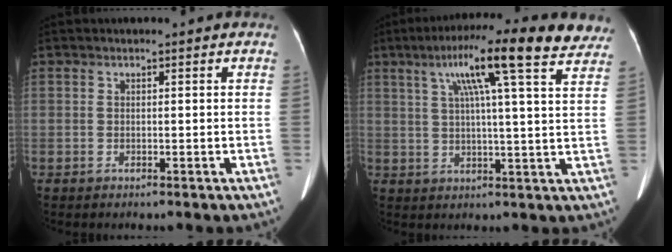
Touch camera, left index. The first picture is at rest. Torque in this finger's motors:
{"motor_torque": [0.25, -0.46, 0.64, 0.20]}